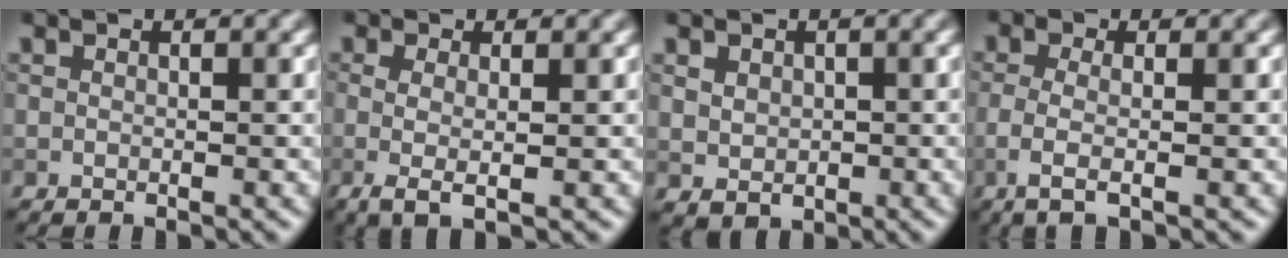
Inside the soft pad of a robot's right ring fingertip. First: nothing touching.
{"total": 2.7, "force": [-0.2, 0.7, 2.6], "torque": [-0.043, -0.004, -0.004]}
{"total": 2.0, "force": [0.5, 1.7, 0.9], "torque": [-0.019, -0.004, 0.013]}
{"total": 2.9, "force": [-0.5, 1.0, 2.7], "torque": [-0.052, -0.008, -0.012]}